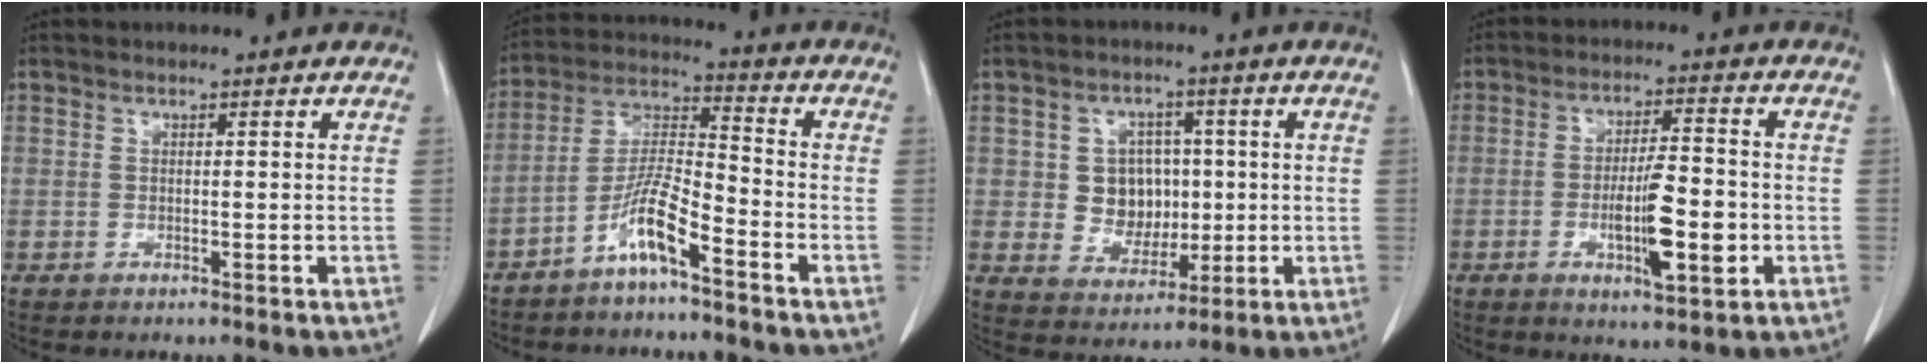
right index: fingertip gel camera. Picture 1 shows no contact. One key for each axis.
{"total": 7.7, "fx": -5.0, "fy": 0.5, "fz": 5.9, "tx": -0.126, "ty": 0.001, "tz": -0.102}
{"total": 7.0, "fx": 0.6, "fy": 6.1, "fz": 3.5, "tx": -0.054, "ty": 0.014, "tz": 0.019}
{"total": 9.6, "fx": -2.5, "fy": 1.8, "fz": 9.1, "tx": -0.154, "ty": -0.005, "tz": -0.042}